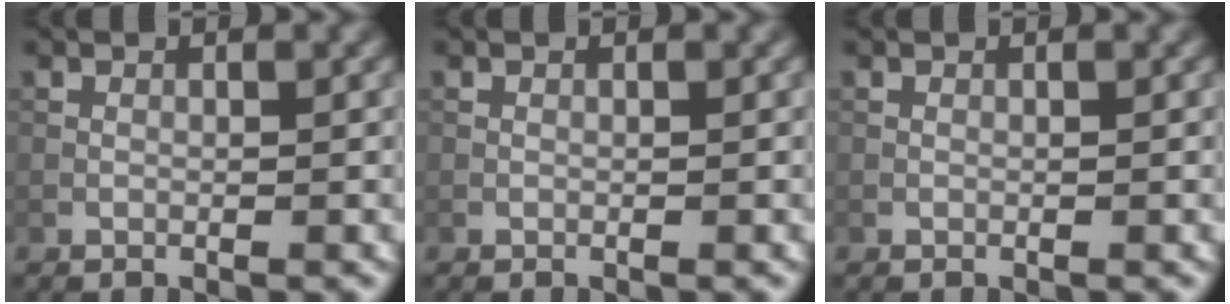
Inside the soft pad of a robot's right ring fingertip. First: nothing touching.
{"total": 0.0}
{"total": 0.0}